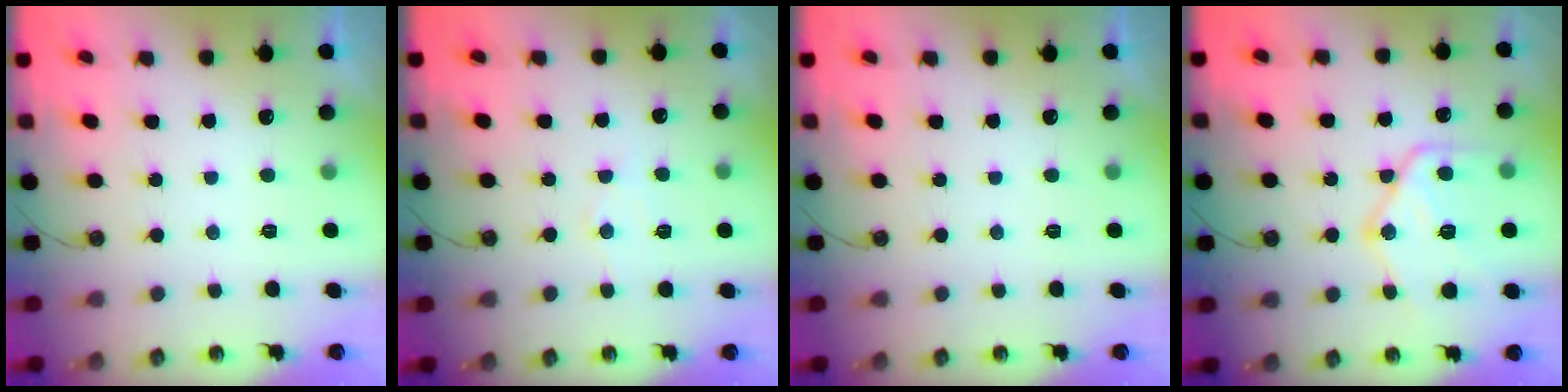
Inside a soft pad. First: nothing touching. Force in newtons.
{"total": 5.4, "press": 5.4, "slide": 0.6}
{"total": 0.0}
{"total": 17.8, "press": 17.7, "slide": 1.8}